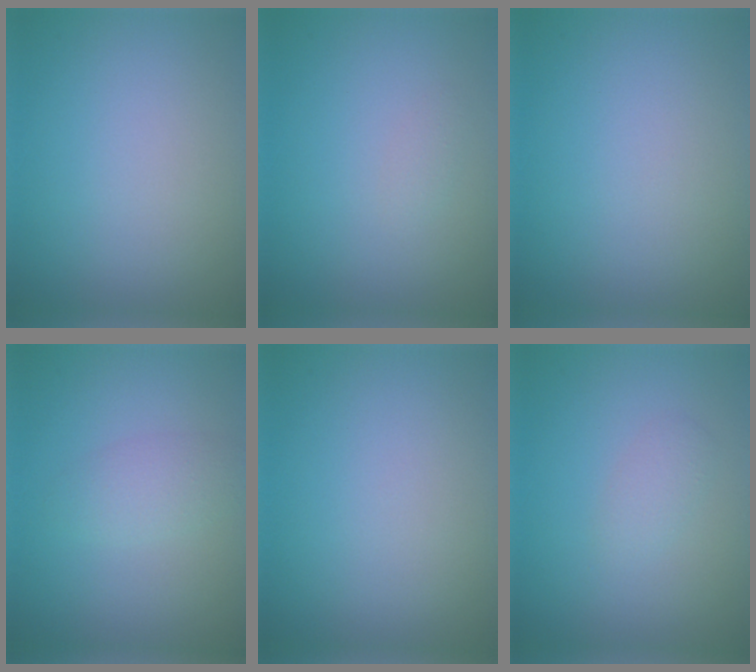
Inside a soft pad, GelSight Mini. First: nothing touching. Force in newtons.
{"total": 0.6, "press": 0.6, "slide": 0.0}
{"total": 0.0}
{"total": 2.1, "press": 2.0, "slide": 0.0}
{"total": 0.0}
{"total": 1.2, "press": 1.2, "slide": 0.0}